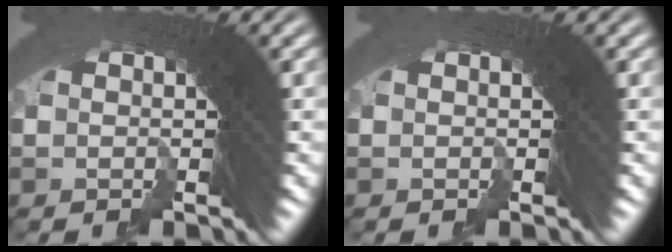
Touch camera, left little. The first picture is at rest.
{"total": 0.0}